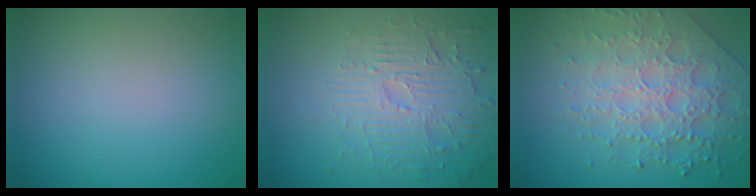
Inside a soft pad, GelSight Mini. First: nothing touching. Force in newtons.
{"total": 4.3, "press": 3.7, "slide": 2.1}
{"total": 6.2, "press": 5.2, "slide": 3.3}